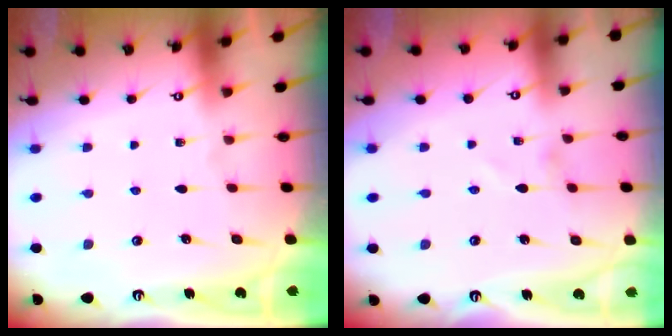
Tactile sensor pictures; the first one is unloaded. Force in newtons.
{"total": 0.5, "press": 0.5, "slide": 0.1}